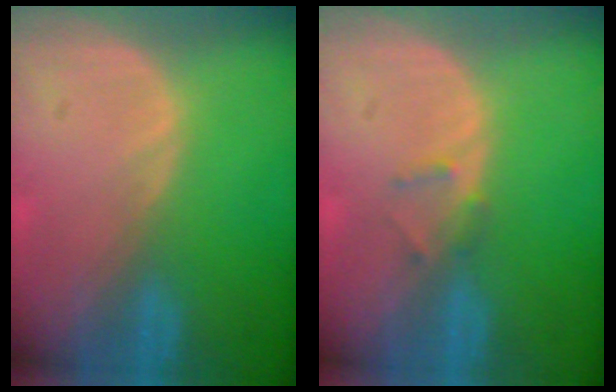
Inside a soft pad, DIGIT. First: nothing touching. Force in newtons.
{"total": 1.3, "press": 1.1, "slide": 0.8}